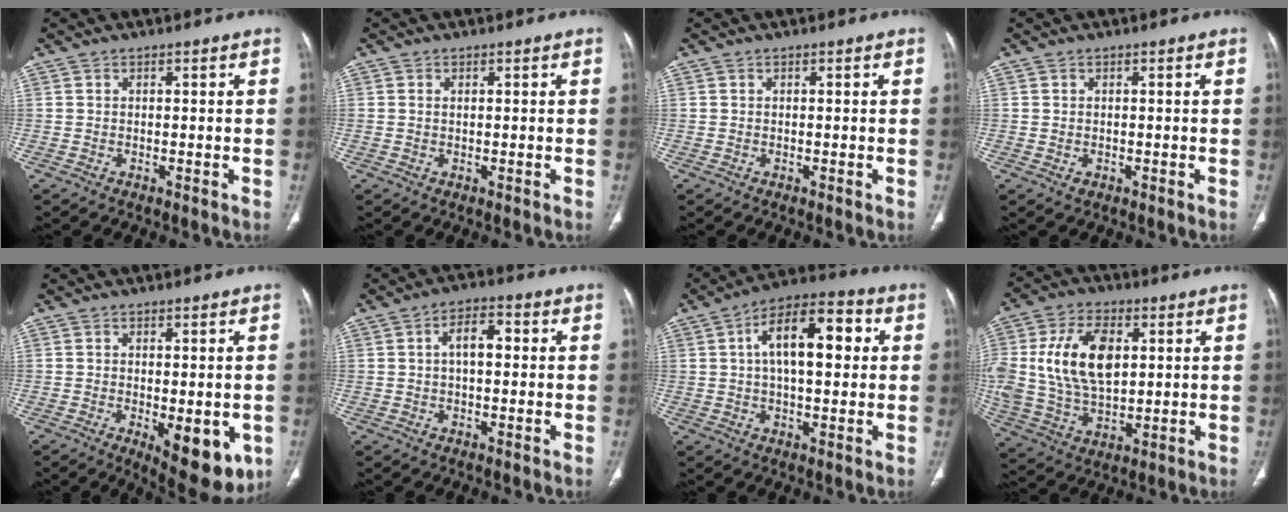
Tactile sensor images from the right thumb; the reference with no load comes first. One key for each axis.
{"total": 0.5, "fx": 0.2, "fy": 0.3, "fz": 0.4, "tx": -0.014, "ty": 0.005, "tz": 0.005}
{"total": 0.0}
{"total": 0.8, "fx": -0.1, "fy": 0.7, "fz": 0.5, "tx": -0.010, "ty": -0.001, "tz": 0.003}
{"total": 11.0, "fx": -3.4, "fy": 4.7, "fz": 9.4, "tx": -0.105, "ty": -0.015, "tz": -0.034}
{"total": 5.7, "fx": 0.8, "fy": 2.9, "fz": 4.8, "tx": -0.079, "ty": 0.018, "tz": 0.007}
{"total": 14.4, "fx": 2.9, "fy": 6.8, "fz": 12.4, "tx": -0.187, "ty": 0.026, "tz": 0.041}
{"total": 16.8, "fx": 3.3, "fy": 10.0, "fz": 13.1, "tx": -0.246, "ty": -0.002, "tz": 0.068}